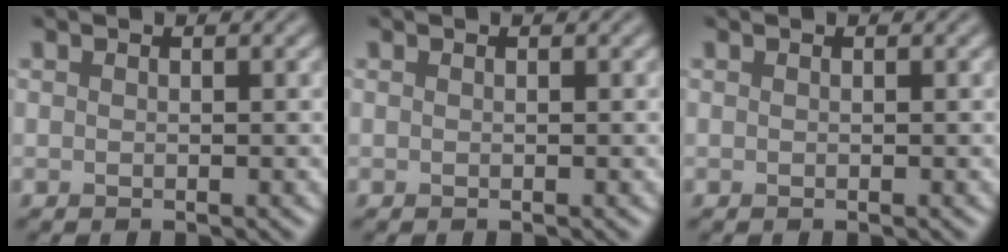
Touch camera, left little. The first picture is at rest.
{"total": 0.0}
{"total": 0.0}